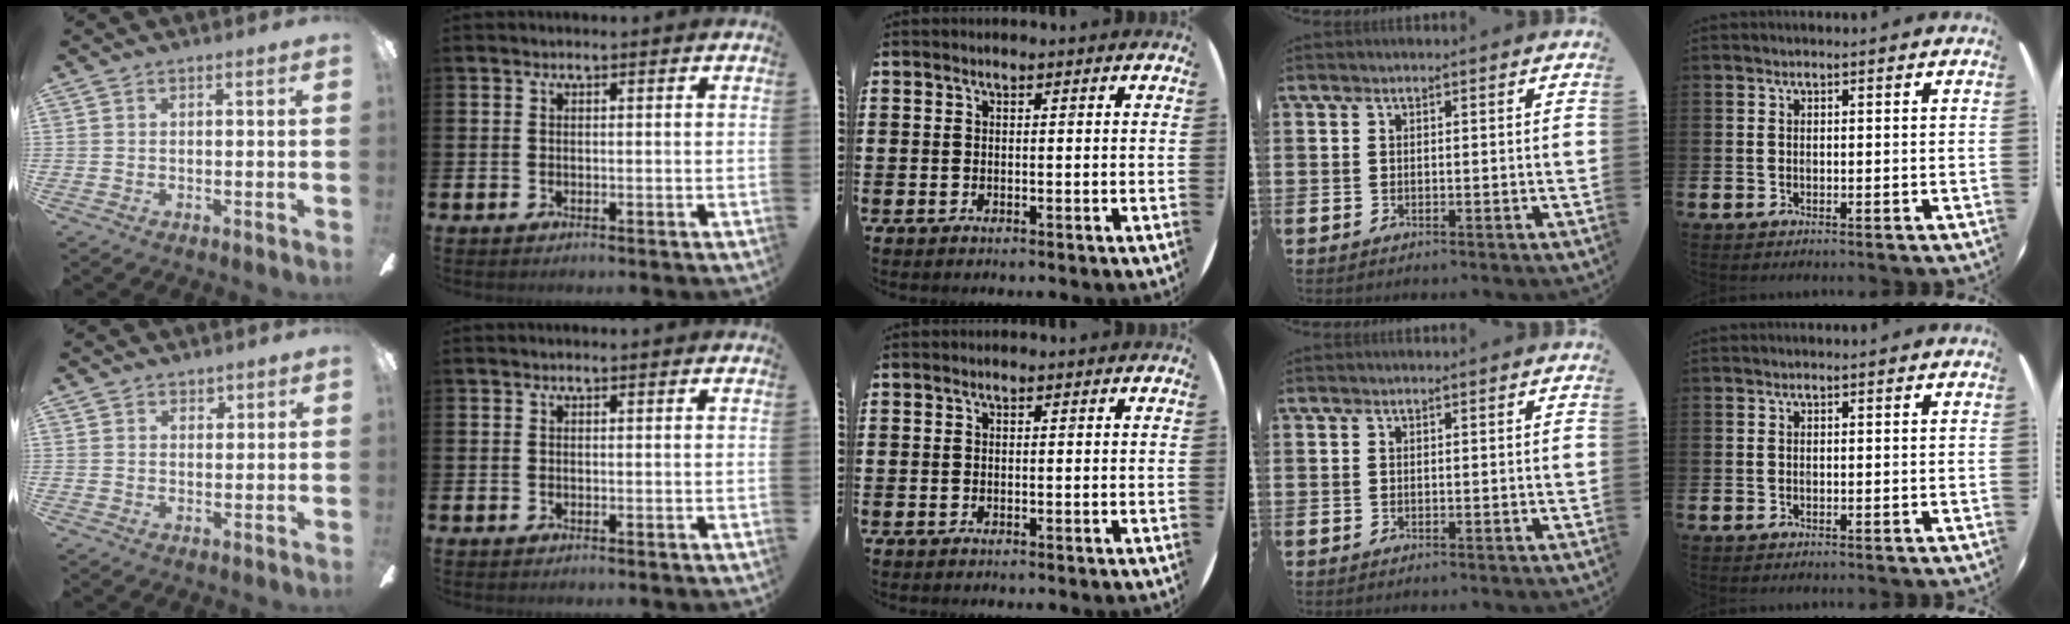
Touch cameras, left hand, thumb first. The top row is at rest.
{"thumb": {"total": 2.5, "force": [2.0, 1.4, 0.1], "torque": [0.000, -0.009, 0.039]}}